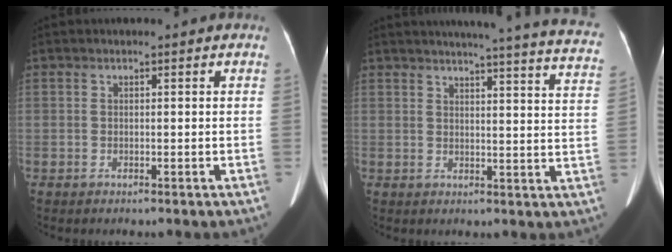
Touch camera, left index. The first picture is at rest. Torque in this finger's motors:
{"motor_torque": [0.79, -1.35, 0.13, 0.07]}